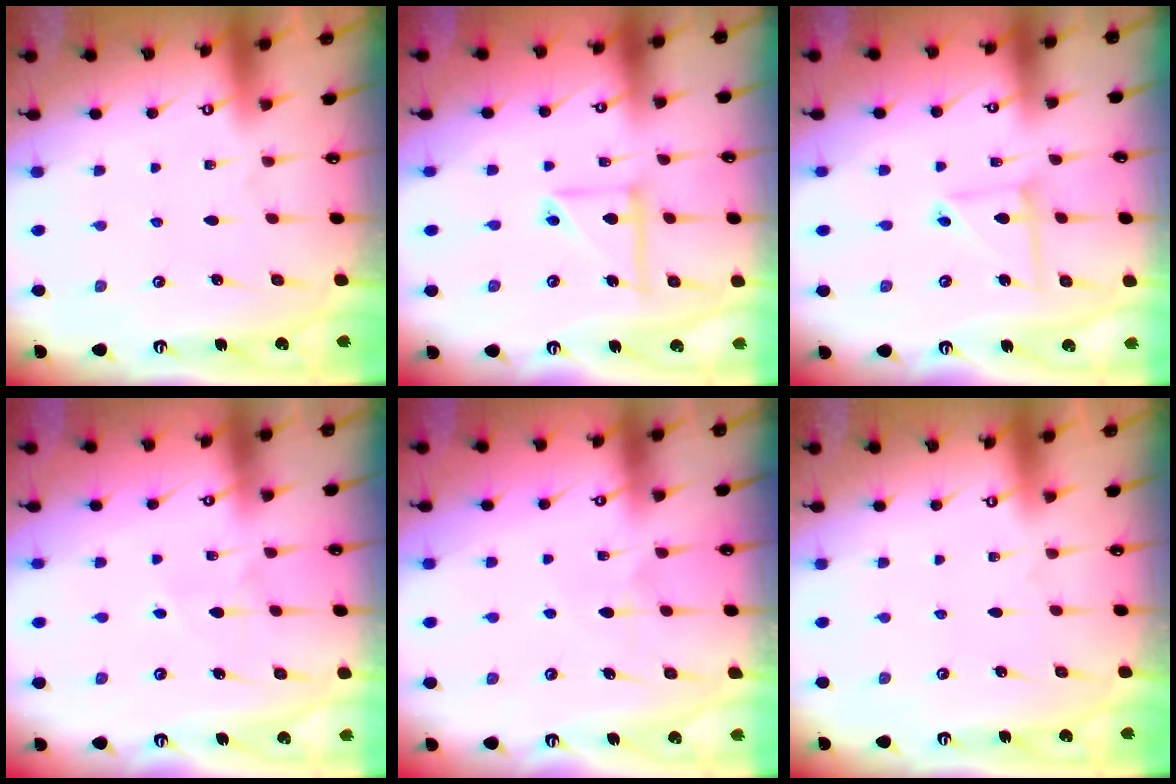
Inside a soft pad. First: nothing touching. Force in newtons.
{"total": 9.1, "press": 9.1, "slide": 0.8}
{"total": 6.3, "press": 6.3, "slide": 0.5}
{"total": 4.0, "press": 4.0, "slide": 0.6}
{"total": 4.7, "press": 4.6, "slide": 0.7}
{"total": 0.0}